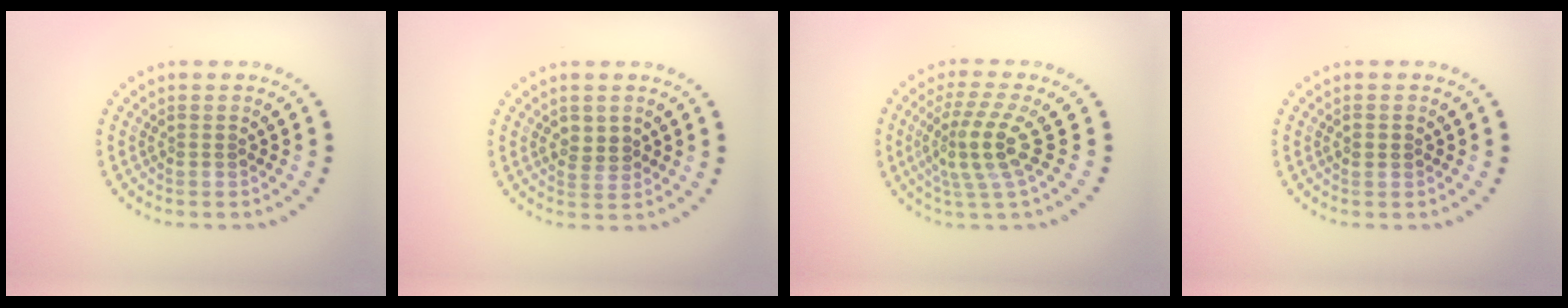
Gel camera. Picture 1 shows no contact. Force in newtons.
{"total": 1.9, "press": 1.7, "slide": 0.7}
{"total": 4.1, "press": 3.2, "slide": 2.6}
{"total": 1.3, "press": 1.2, "slide": 0.1}